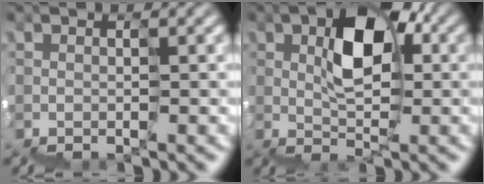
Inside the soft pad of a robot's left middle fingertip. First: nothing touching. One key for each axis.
{"total": 5.1, "fx": 2.0, "fy": 2.5, "fz": 4.0, "tx": -0.076, "ty": 0.025, "tz": 0.030}